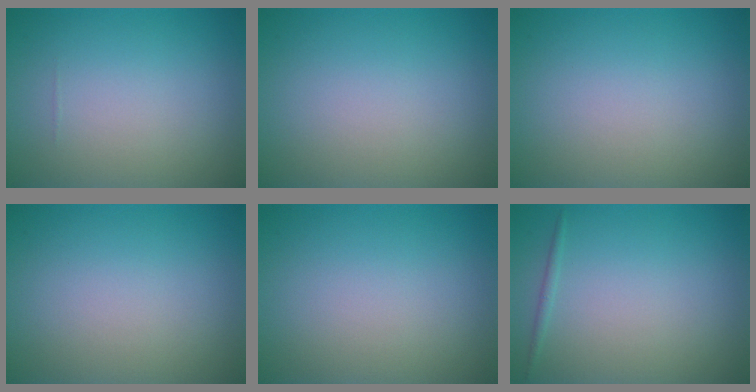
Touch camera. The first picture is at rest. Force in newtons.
{"total": 0.0}
{"total": 0.0}
{"total": 0.0}
{"total": 0.0}
{"total": 0.6, "press": 0.6, "slide": 0.1}